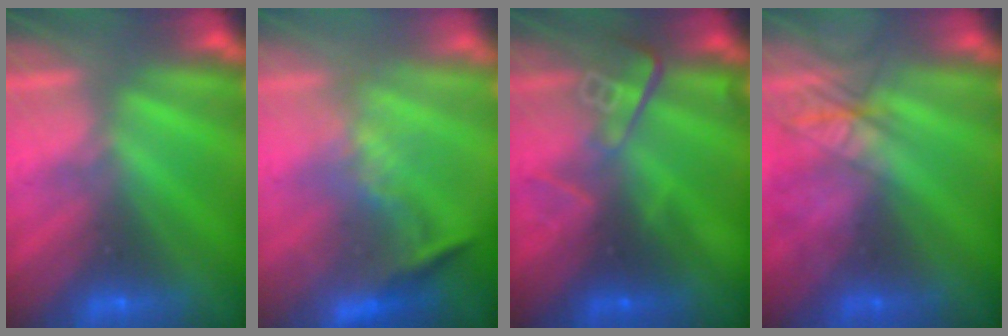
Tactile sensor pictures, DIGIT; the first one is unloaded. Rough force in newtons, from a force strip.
{"total": 1.1}
{"total": 2.8}
{"total": 2.5}